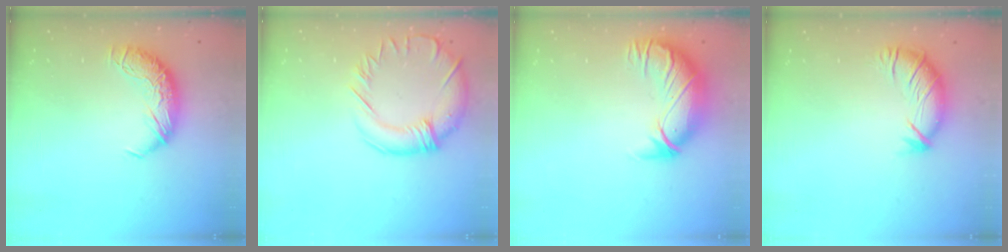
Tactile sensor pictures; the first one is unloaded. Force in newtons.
{"total": 3.0, "press": 2.7, "slide": 1.3}
{"total": 3.0, "press": 0.2, "slide": 2.9}
{"total": 2.9, "press": 1.9, "slide": 2.2}